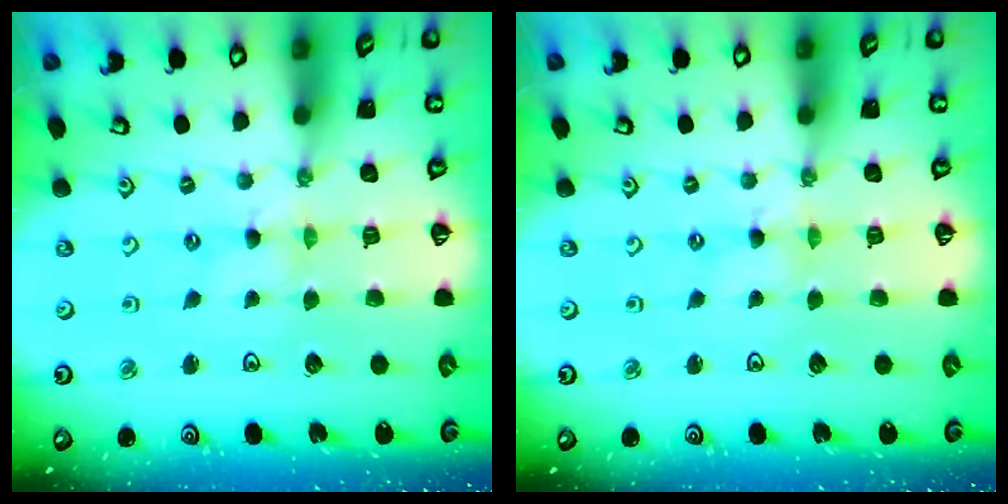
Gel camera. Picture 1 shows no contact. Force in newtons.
{"total": 0.0}